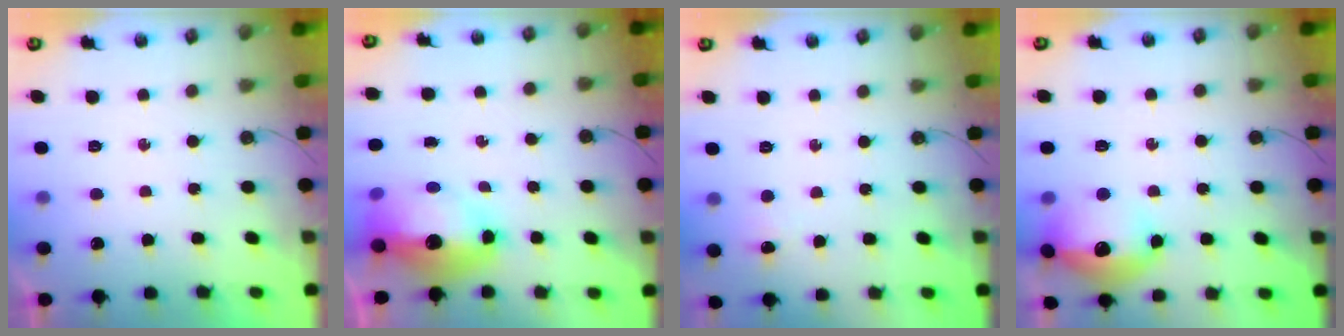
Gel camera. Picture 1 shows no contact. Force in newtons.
{"total": 11.8, "press": 11.7, "slide": 1.3}
{"total": 2.3, "press": 2.0, "slide": 1.0}
{"total": 16.0, "press": 16.0, "slide": 1.3}